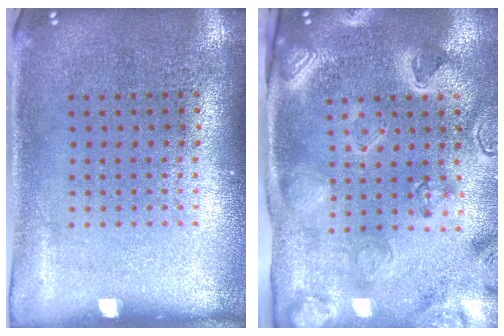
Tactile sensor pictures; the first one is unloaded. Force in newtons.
{"total": 3.1, "press": 3.1, "slide": 0.4}